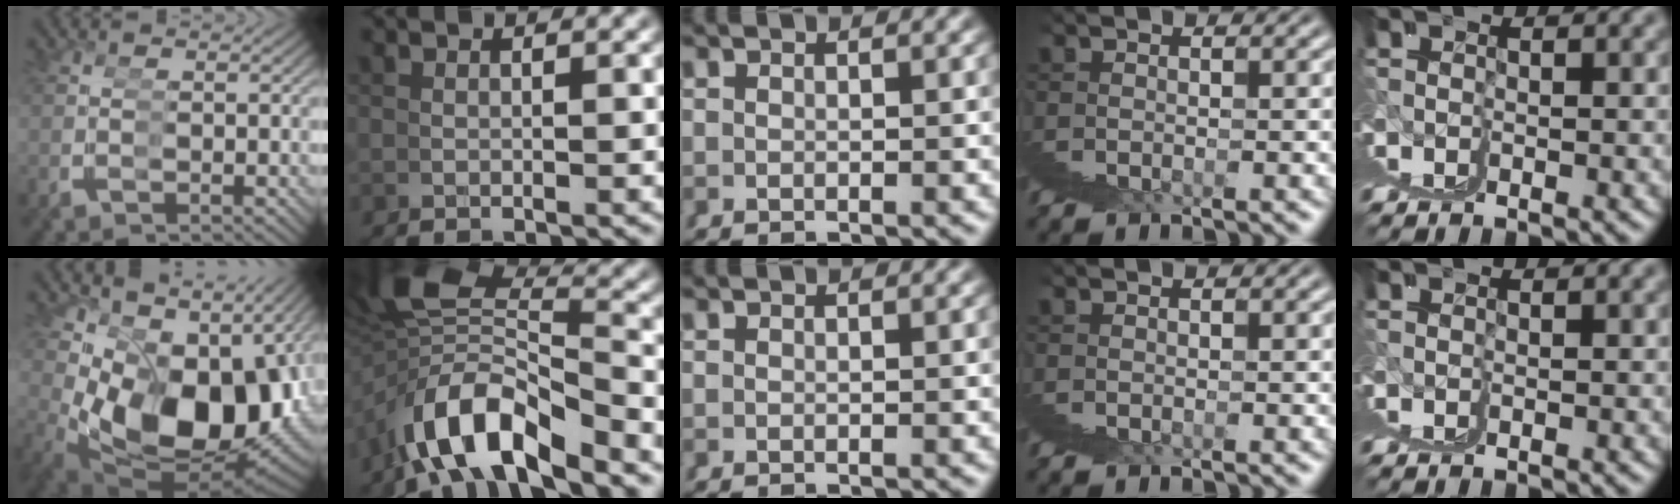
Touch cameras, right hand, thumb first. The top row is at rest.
{"thumb": {"total": 20.1, "force": [-1.0, 13.2, 15.2], "torque": [-0.285, -0.062, 0.017]}, "index": {"total": 9.9, "force": [-2.2, 6.1, 7.4], "torque": [-0.159, -0.029, -0.024]}}